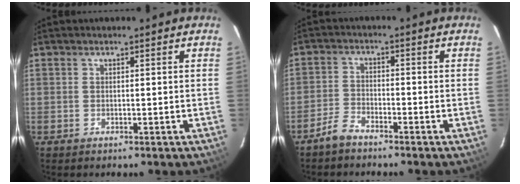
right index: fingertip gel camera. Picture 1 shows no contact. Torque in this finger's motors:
{"motor_torque": [0.37, -0.32, 0.10, 0.02]}